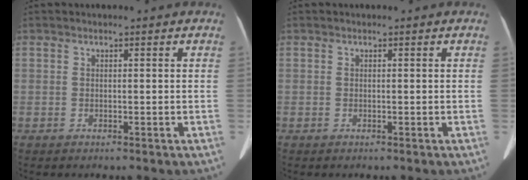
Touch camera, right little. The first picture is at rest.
{"total": 0.0}